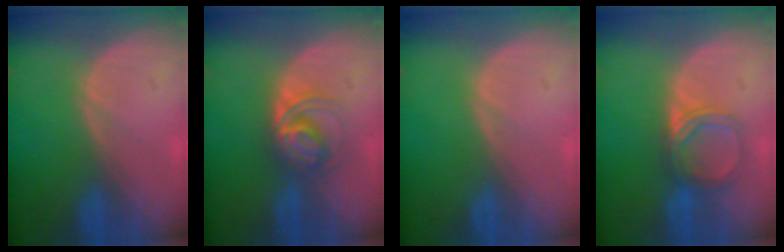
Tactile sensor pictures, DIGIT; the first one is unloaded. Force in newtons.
{"total": 5.7, "press": 5.4, "slide": 1.7}
{"total": 0.0}
{"total": 4.9, "press": 4.6, "slide": 1.8}